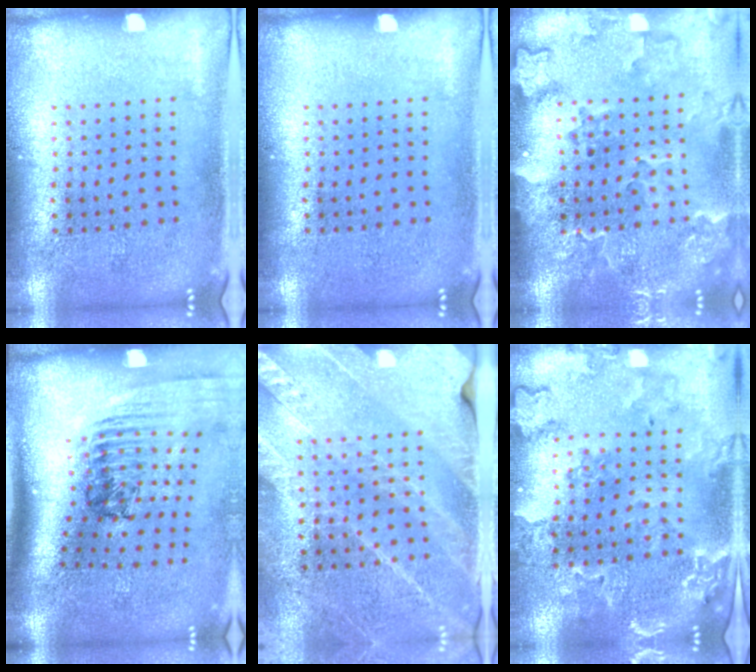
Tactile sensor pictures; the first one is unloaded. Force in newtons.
{"total": 0.0}
{"total": 2.7, "press": 2.4, "slide": 1.2}
{"total": 2.6, "press": 1.7, "slide": 1.9}
{"total": 2.7, "press": 2.7, "slide": 0.1}
{"total": 1.4, "press": 1.4, "slide": 0.3}